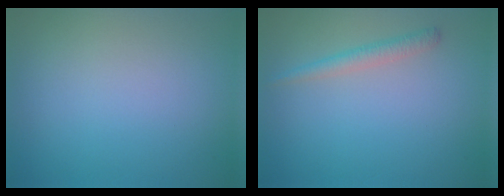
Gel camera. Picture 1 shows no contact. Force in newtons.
{"total": 1.6, "press": 1.6, "slide": 0.1}